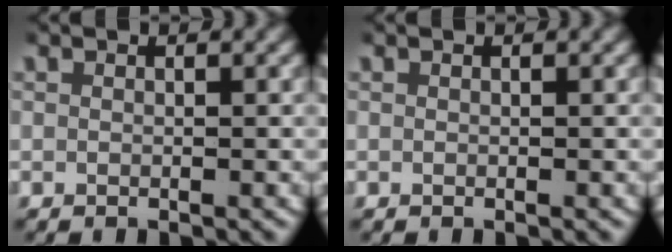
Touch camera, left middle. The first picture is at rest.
{"total": 0.0}